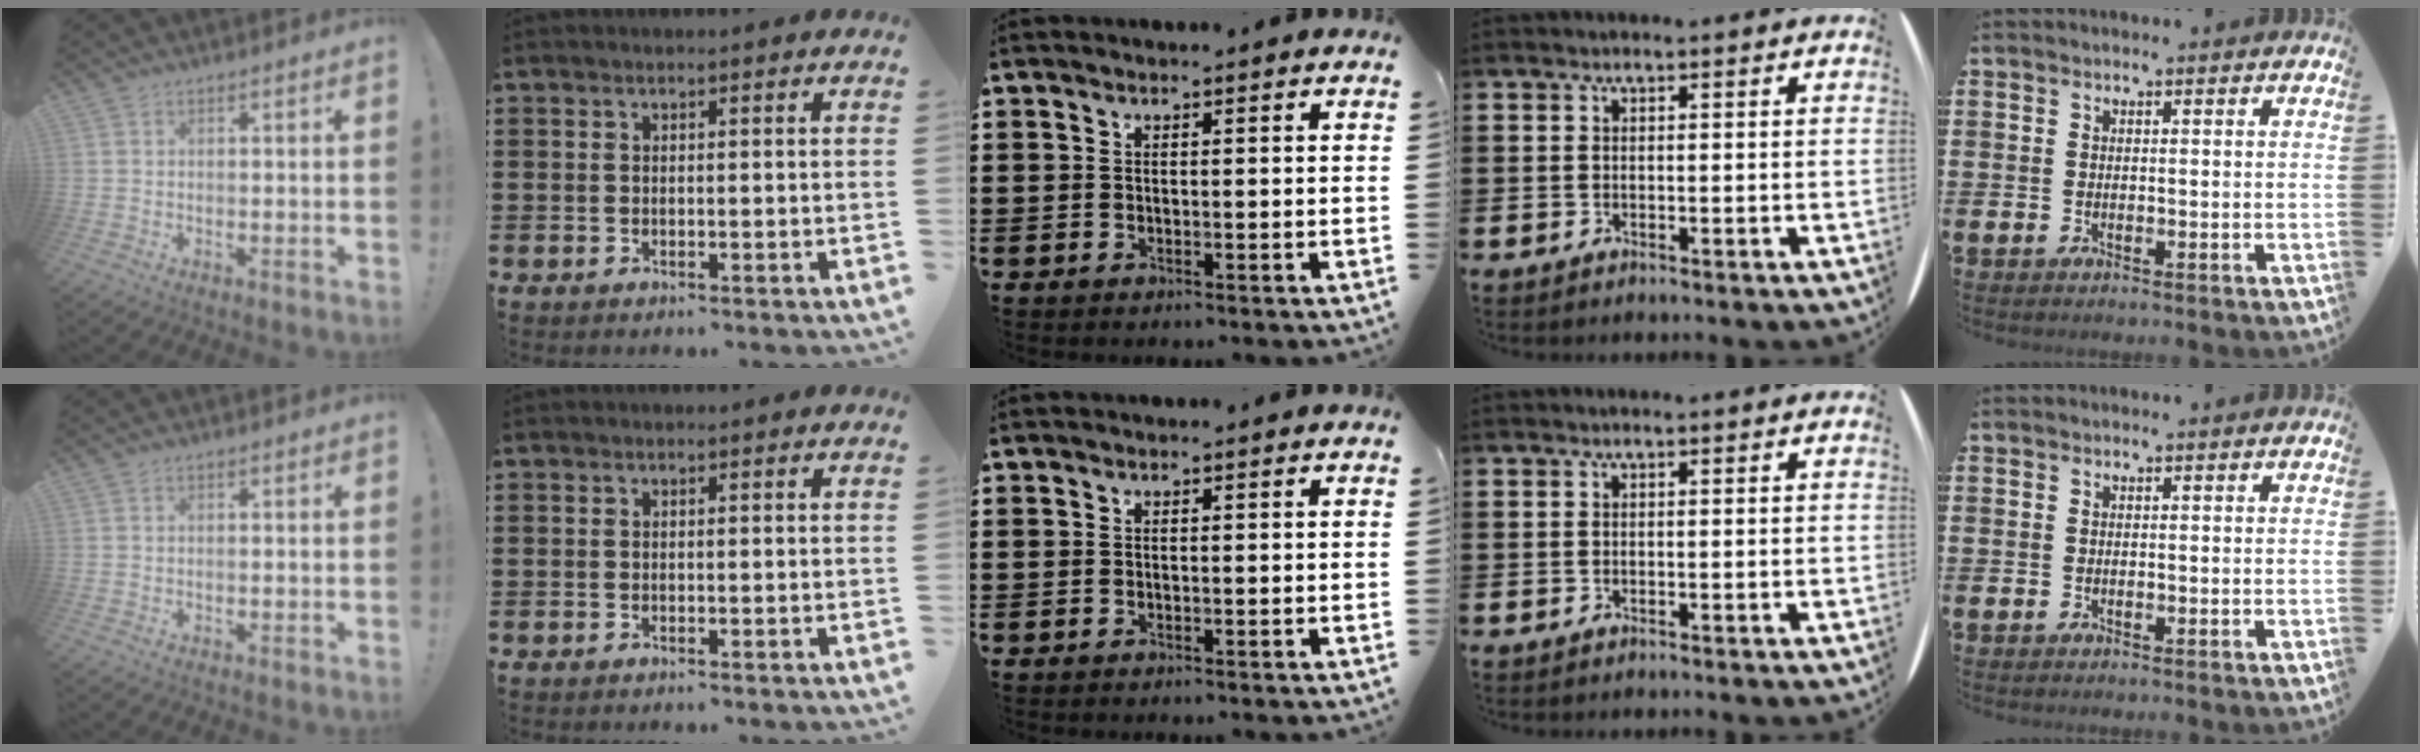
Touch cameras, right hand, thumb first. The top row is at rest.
{}